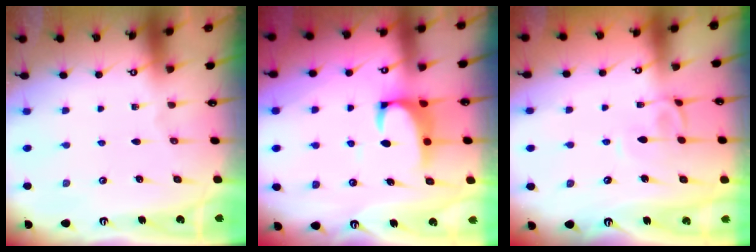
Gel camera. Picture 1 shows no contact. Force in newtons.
{"total": 2.4, "press": 2.2, "slide": 0.9}
{"total": 2.7, "press": 2.7, "slide": 0.5}